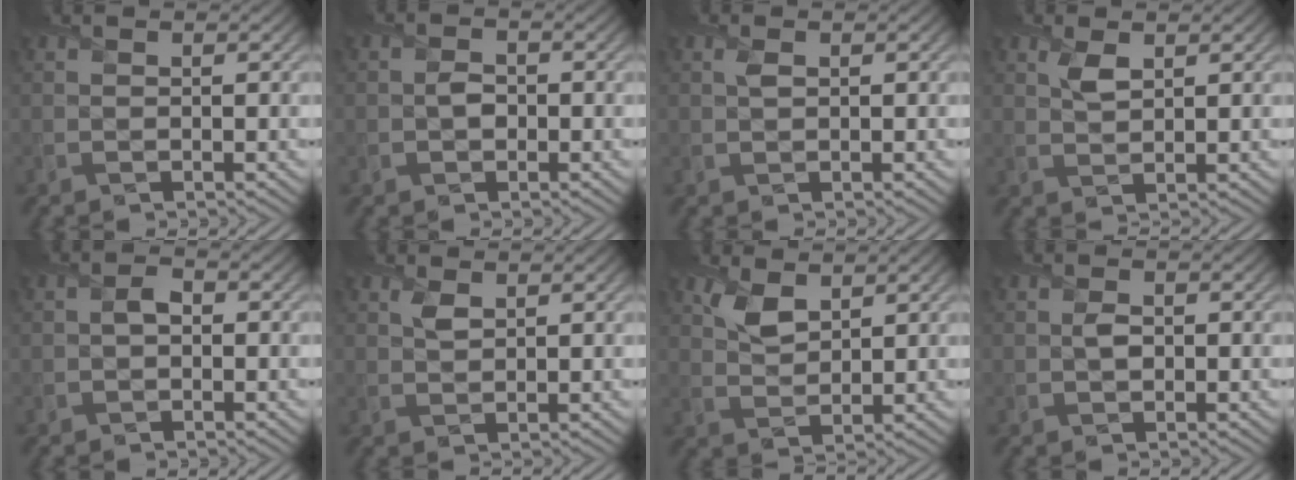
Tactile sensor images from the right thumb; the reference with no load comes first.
{"total": 1.8, "force": [-0.4, 1.4, 1.1], "torque": [-0.021, 0.000, -0.012]}
{"total": 0.9, "force": [0.5, 0.3, 0.7], "torque": [-0.021, 0.003, 0.007]}
{"total": 2.4, "force": [1.4, 1.0, 1.7], "torque": [-0.040, 0.003, 0.026]}
{"total": 1.6, "force": [-0.4, 1.1, 1.1], "torque": [-0.023, 0.004, -0.010]}
{"total": 1.7, "force": [1.1, 0.7, 1.1], "torque": [-0.027, 0.003, 0.020]}
{"total": 3.7, "force": [2.3, 1.8, 2.2], "torque": [-0.057, -0.002, 0.046]}
{"total": 1.6, "force": [0.0, 1.1, 1.2], "torque": [-0.024, -0.001, -0.001]}